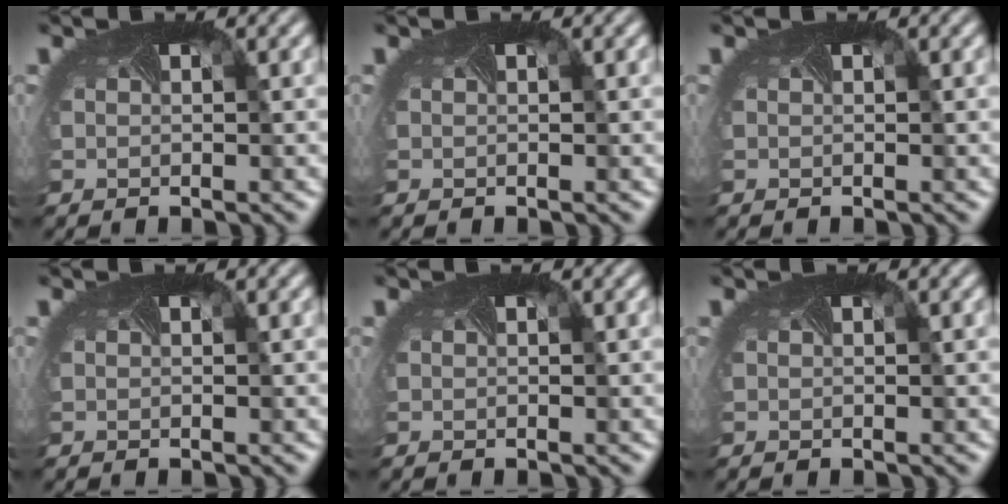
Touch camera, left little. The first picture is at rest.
{"total": 0.0}
{"total": 0.0}
{"total": 0.0}
{"total": 0.0}
{"total": 0.0}